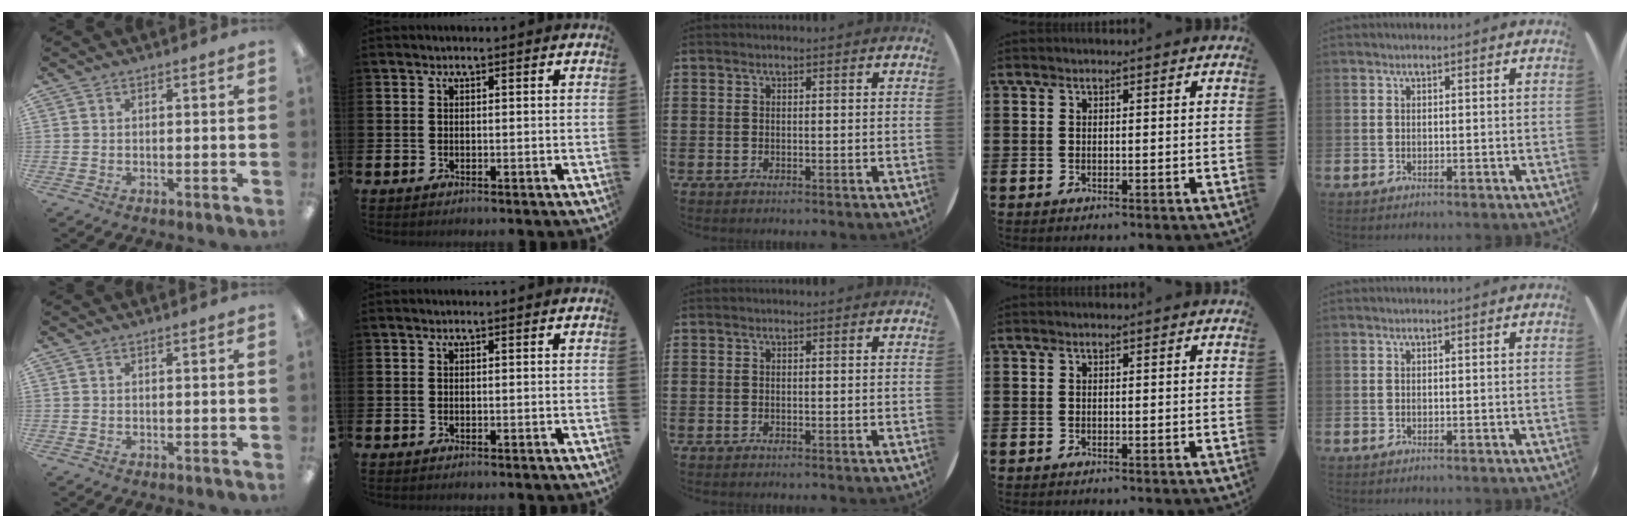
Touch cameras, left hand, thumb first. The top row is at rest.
{}